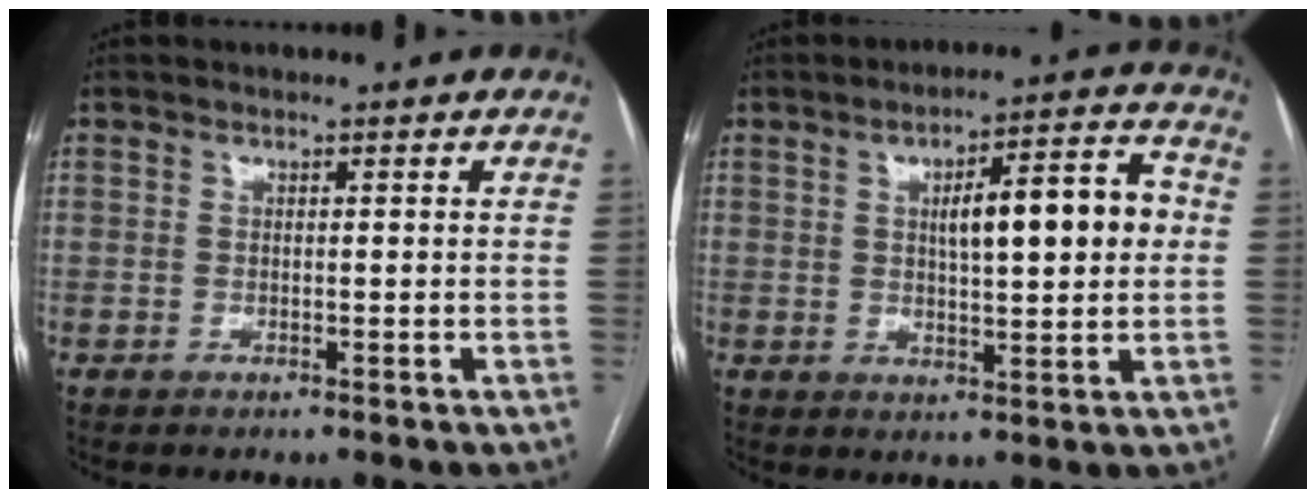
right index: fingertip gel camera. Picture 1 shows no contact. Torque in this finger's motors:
{"motor_torque": [0.67, 0.35, 0.43, 0.11]}